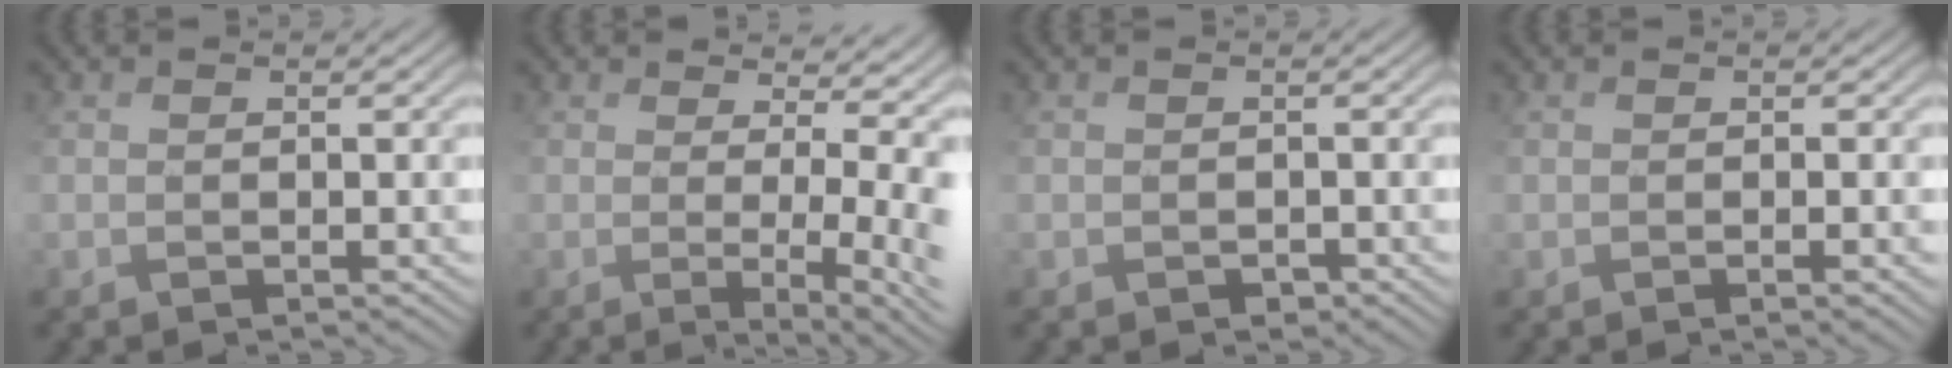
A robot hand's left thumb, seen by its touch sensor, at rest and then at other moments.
{"total": 11.4, "force": [0.5, 5.1, 10.2], "torque": [-0.131, 0.000, 0.024]}
{"total": 1.3, "force": [-0.8, 1.0, 0.0], "torque": [0.006, 0.004, -0.015]}
{"total": 1.8, "force": [-0.6, 0.6, 1.6], "torque": [-0.026, -0.002, 0.004]}